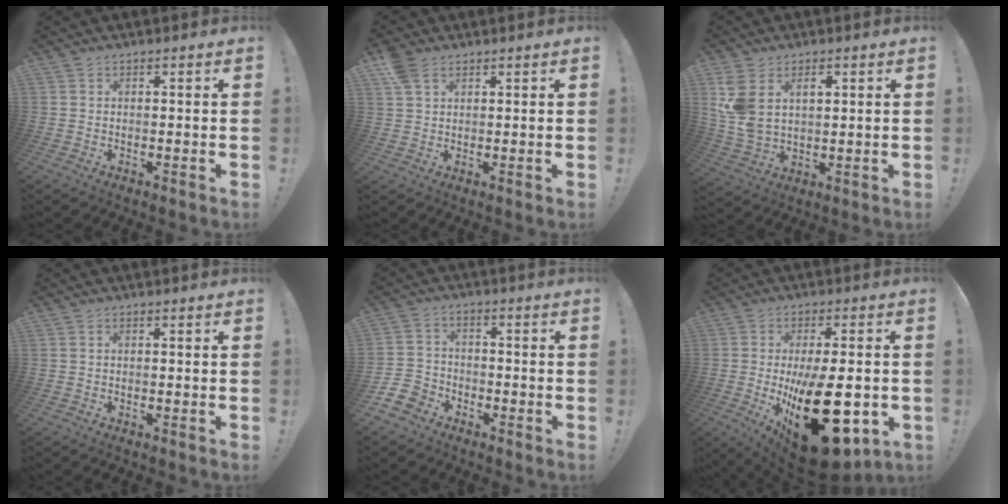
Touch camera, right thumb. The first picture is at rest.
{"total": 5.3, "force": [3.1, 3.2, 2.9], "torque": [-0.046, -0.009, 0.062]}
{"total": 9.5, "force": [3.8, 6.0, 6.3], "torque": [-0.137, -0.010, 0.072]}
{"total": 0.0}
{"total": 7.4, "force": [-5.3, 4.7, 2.0], "torque": [-0.044, 0.033, -0.101]}
{"total": 27.5, "force": [-4.4, 11.6, 24.6], "torque": [-0.379, 0.002, -0.042]}